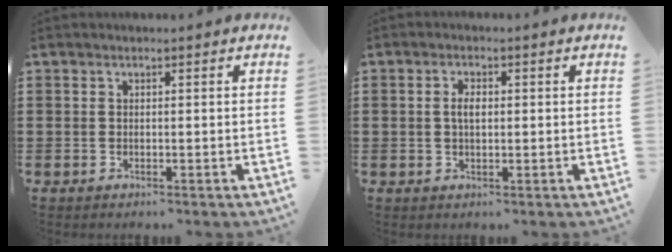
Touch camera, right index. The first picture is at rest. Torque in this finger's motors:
{"motor_torque": [0.10, -0.09, 0.10, 0.05]}